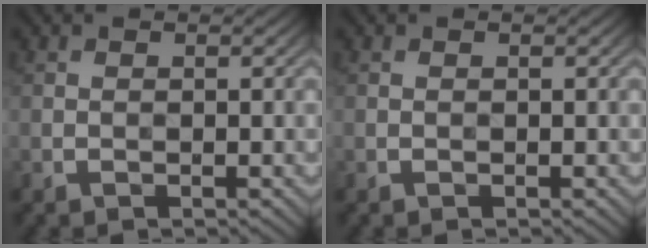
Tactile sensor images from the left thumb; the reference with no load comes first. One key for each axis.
{"total": 0.0}